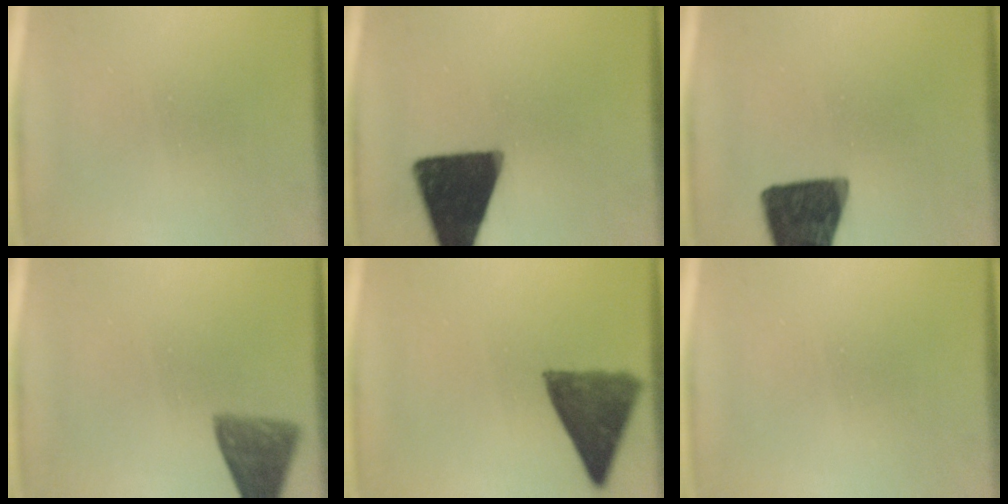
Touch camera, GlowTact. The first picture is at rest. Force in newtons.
{"total": 18.3}
{"total": 15.0}
{"total": 6.4}
{"total": 9.6}
{"total": 0.0}